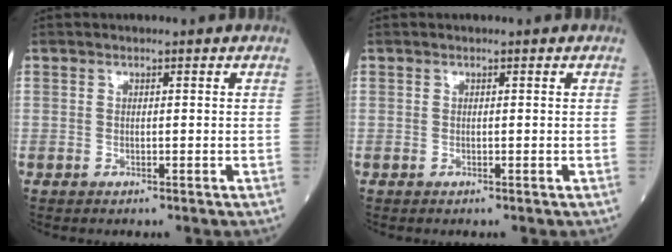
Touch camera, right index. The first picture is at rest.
{"total": 0.0}